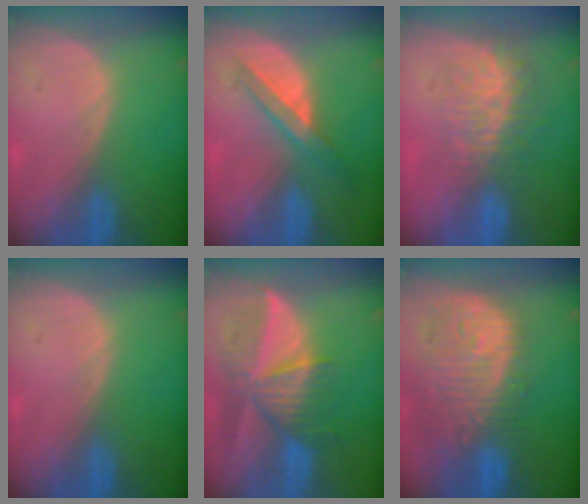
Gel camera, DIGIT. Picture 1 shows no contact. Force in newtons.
{"total": 5.8, "press": 5.2, "slide": 2.6}
{"total": 8.5, "press": 7.4, "slide": 4.3}
{"total": 0.0}
{"total": 9.6, "press": 8.6, "slide": 4.3}
{"total": 13.3, "press": 11.2, "slide": 7.1}